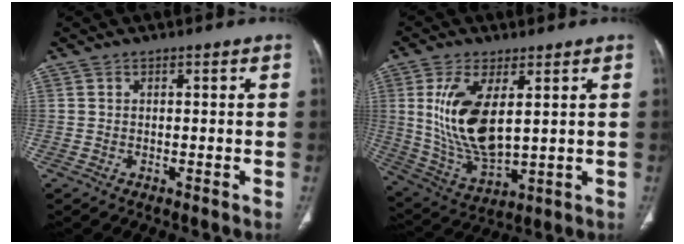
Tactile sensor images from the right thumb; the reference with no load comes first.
{"total": 14.8, "force": [3.3, 6.8, 12.8], "torque": [-0.254, -0.024, 0.081]}